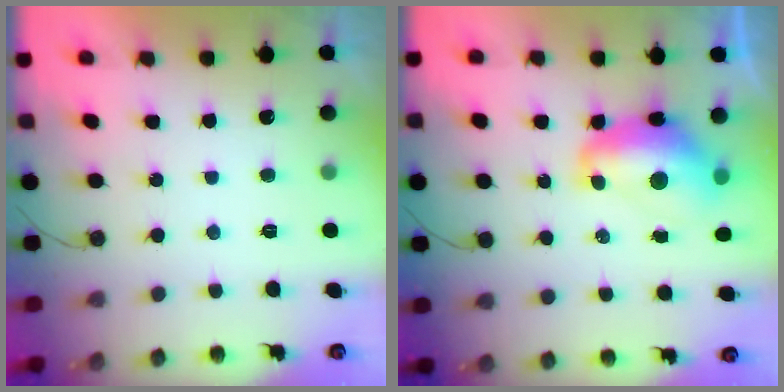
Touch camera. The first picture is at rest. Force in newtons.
{"total": 12.7, "press": 12.7, "slide": 1.1}